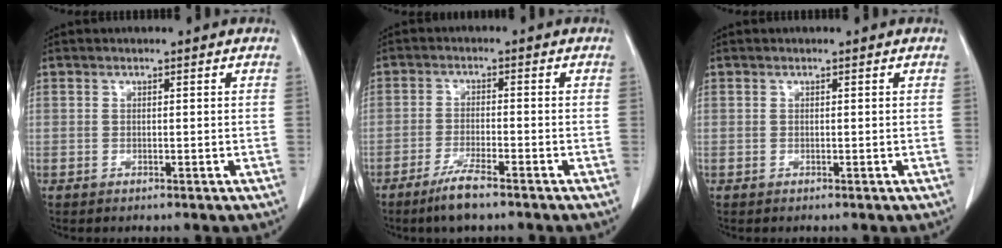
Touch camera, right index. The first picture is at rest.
{"total": 5.1, "force": [-3.7, 0.4, 3.4], "torque": [-0.071, -0.010, -0.069]}
{"total": 0.0}